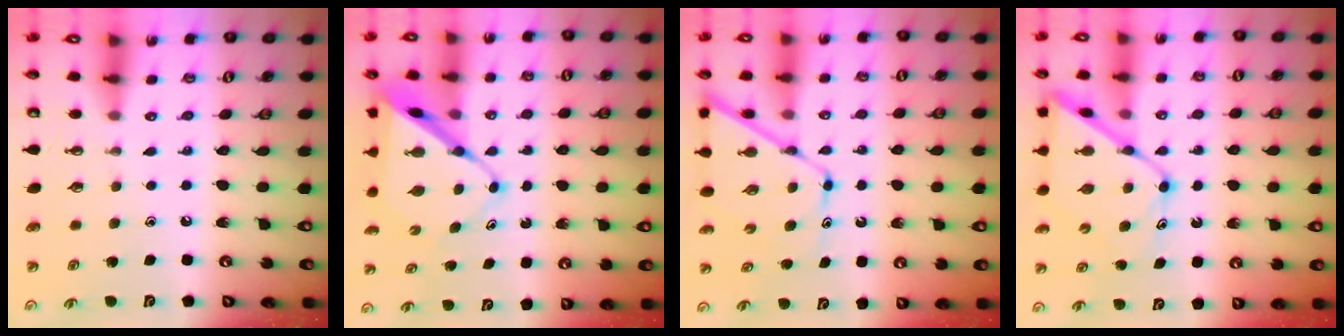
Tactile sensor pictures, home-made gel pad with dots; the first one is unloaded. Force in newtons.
{"total": 10.8, "press": 10.8, "slide": 0.9}
{"total": 11.1, "press": 11.0, "slide": 1.0}
{"total": 14.0, "press": 14.0, "slide": 1.3}